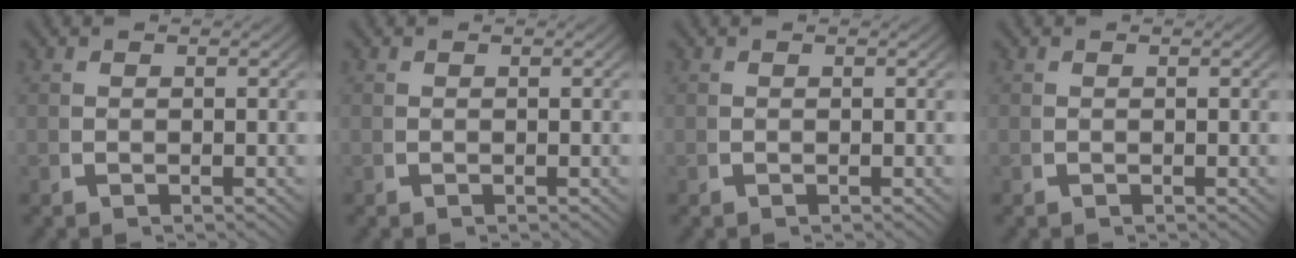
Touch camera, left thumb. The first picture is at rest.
{"total": 0.0}
{"total": 0.0}
{"total": 0.0}